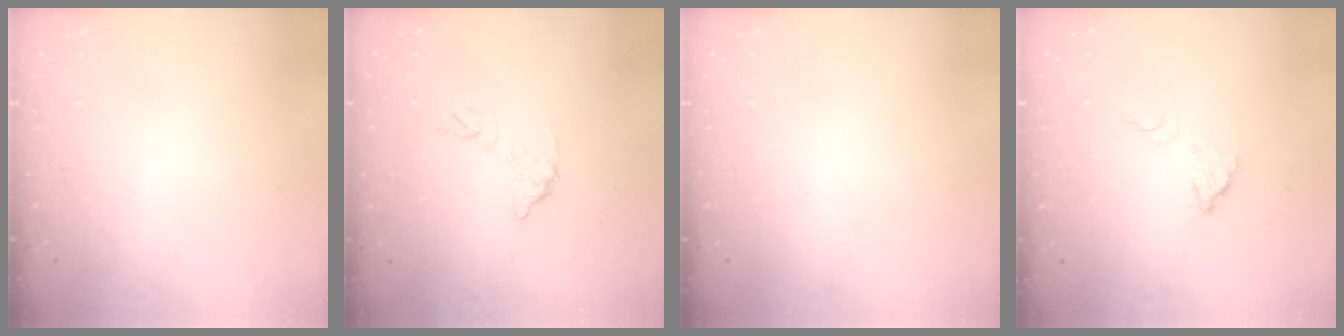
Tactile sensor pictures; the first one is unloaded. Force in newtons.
{"total": 8.7, "press": 8.6, "slide": 0.3}
{"total": 0.0}
{"total": 4.6, "press": 4.5, "slide": 0.2}